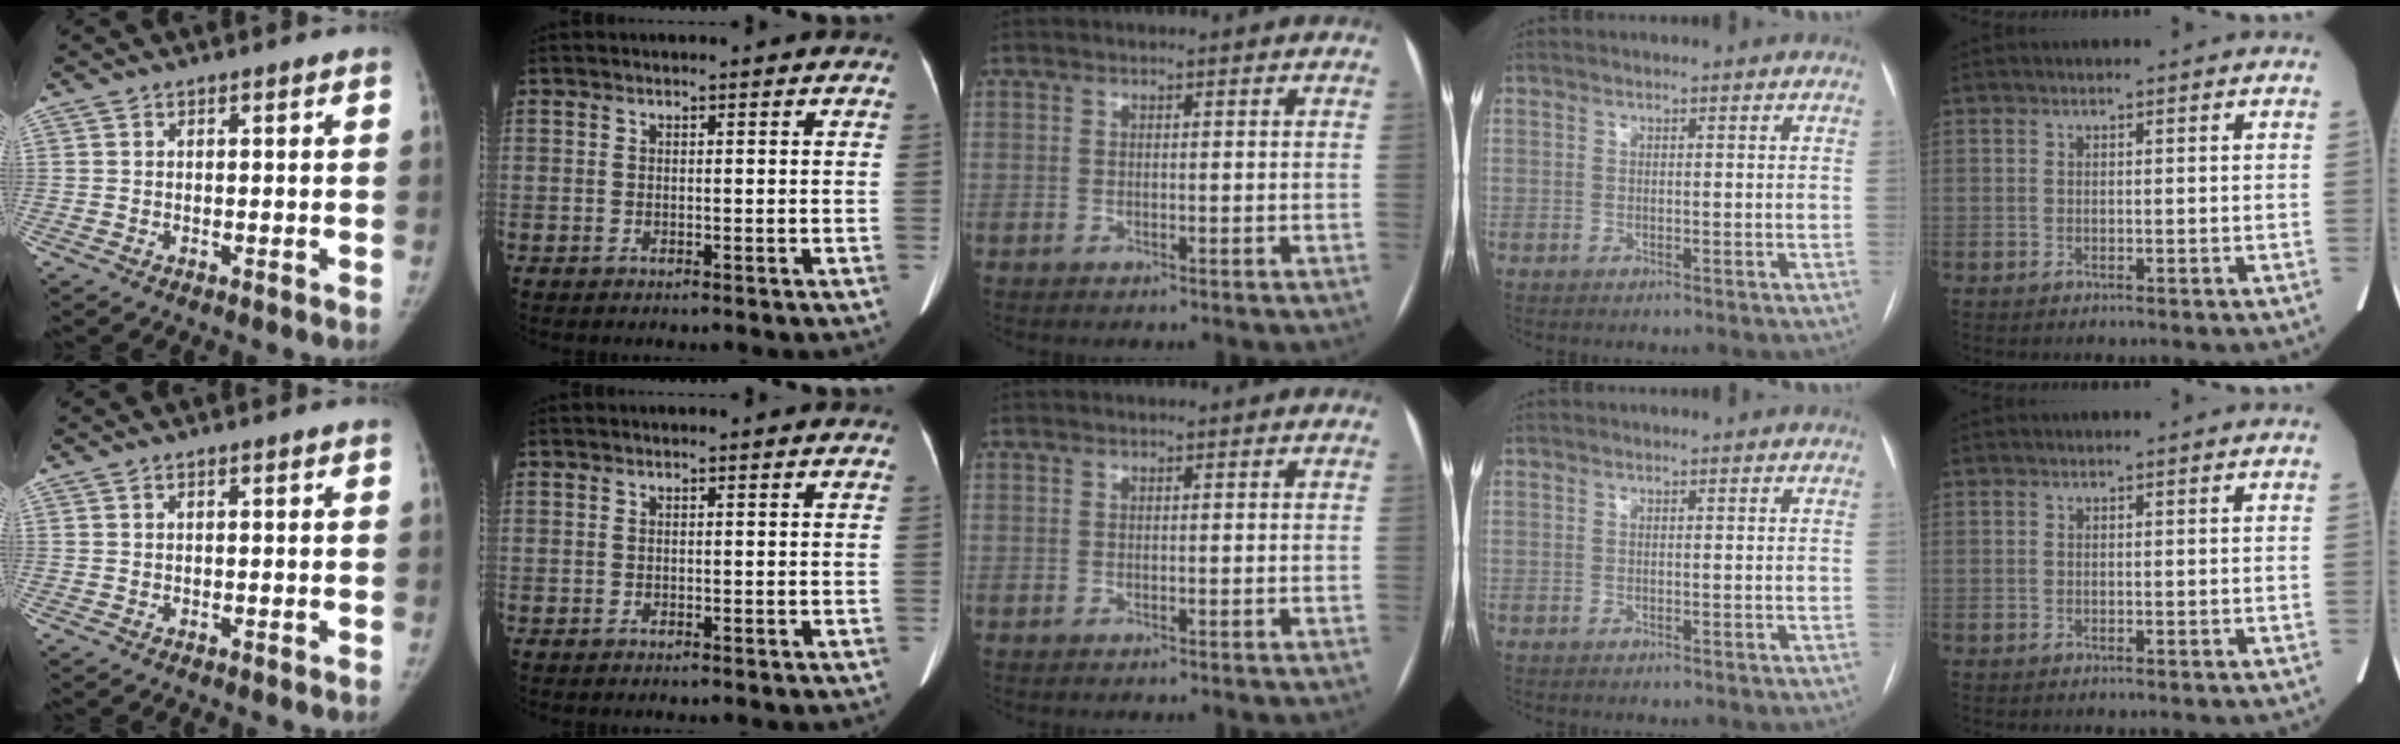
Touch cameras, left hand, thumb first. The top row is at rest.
{}